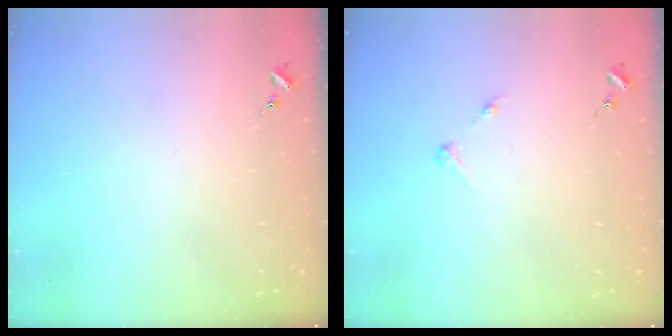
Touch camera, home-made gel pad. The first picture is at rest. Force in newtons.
{"total": 2.7, "press": 2.7, "slide": 0.3}